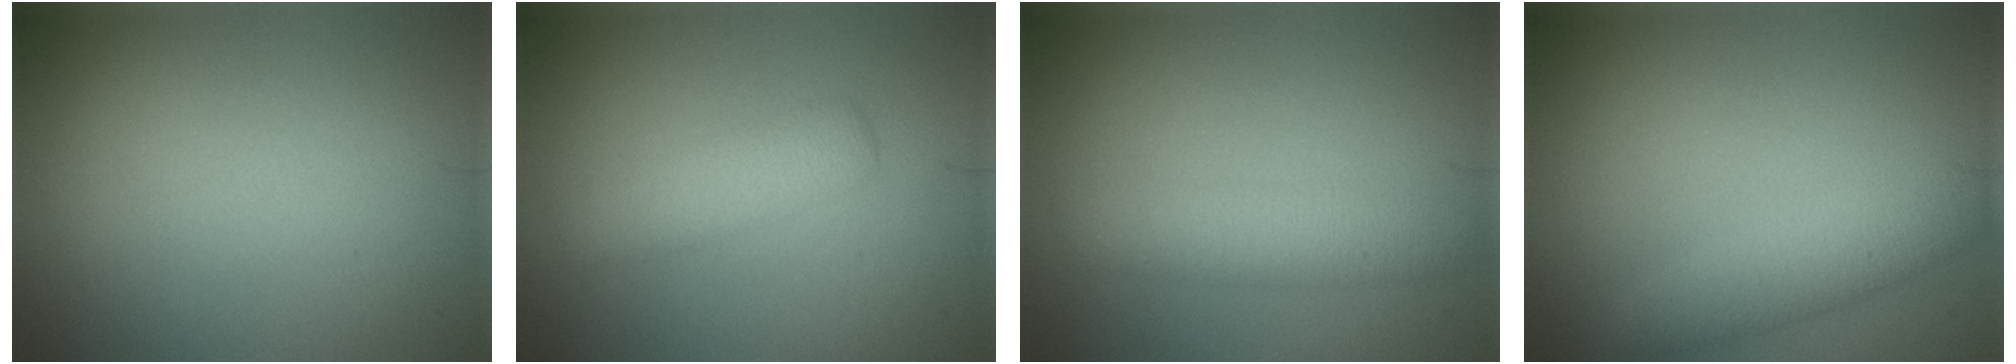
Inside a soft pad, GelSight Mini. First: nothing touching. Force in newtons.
{"total": 2.6, "press": 2.6, "slide": 0.0}
{"total": 2.9, "press": 2.9, "slide": 0.1}
{"total": 3.3, "press": 3.3, "slide": 0.0}